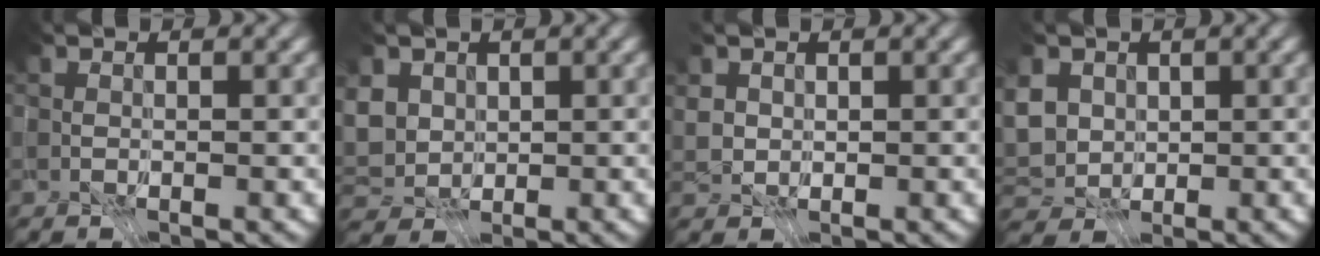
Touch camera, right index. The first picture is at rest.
{"total": 1.9, "force": [-0.1, 1.3, 1.3], "torque": [-0.039, 0.005, -0.002]}
{"total": 0.8, "force": [0.5, 0.5, -0.3], "torque": [-0.009, -0.006, 0.017]}
{"total": 2.6, "force": [-0.3, 1.9, 1.8], "torque": [-0.047, 0.000, -0.005]}